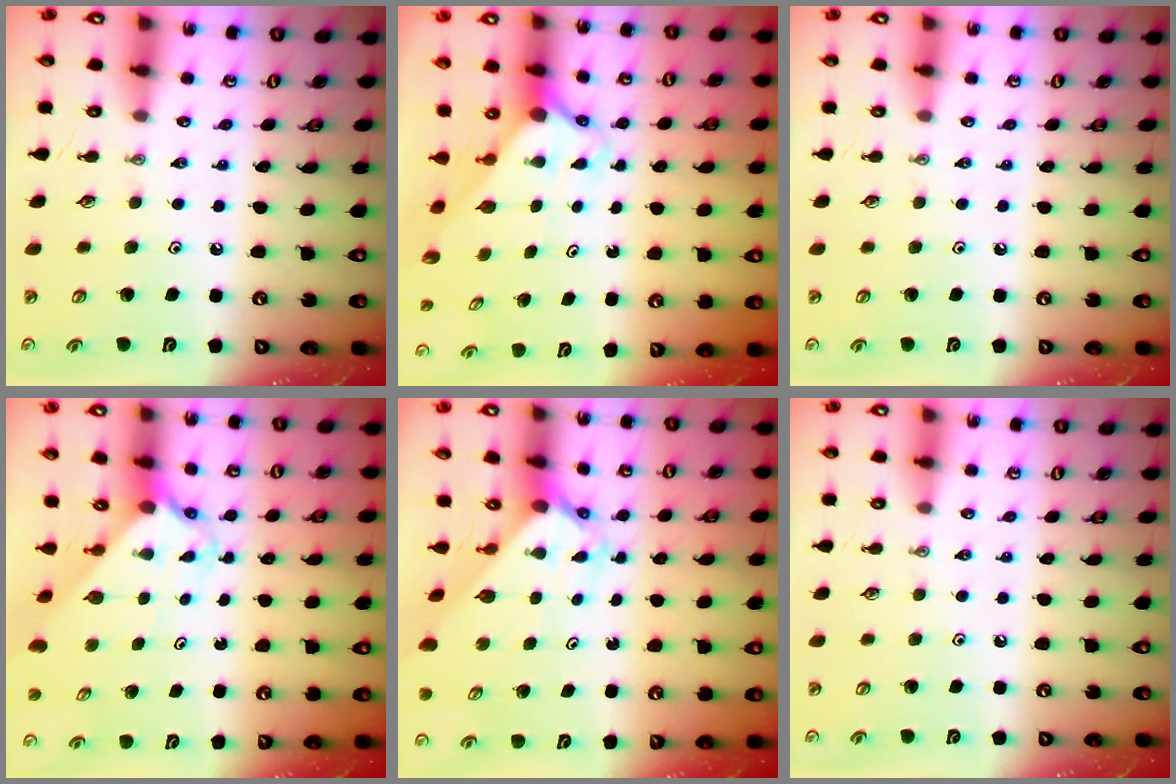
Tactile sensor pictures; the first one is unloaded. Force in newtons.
{"total": 2.2, "press": 2.2, "slide": 0.1}
{"total": 0.0}
{"total": 2.3, "press": 2.3, "slide": 0.2}
{"total": 2.4, "press": 2.4, "slide": 0.2}
{"total": 0.0}